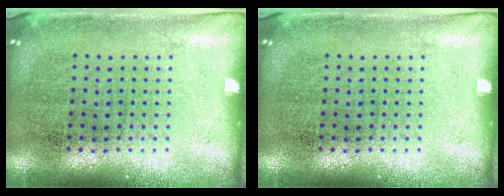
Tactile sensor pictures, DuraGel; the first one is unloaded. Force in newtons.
{"total": 0.0}